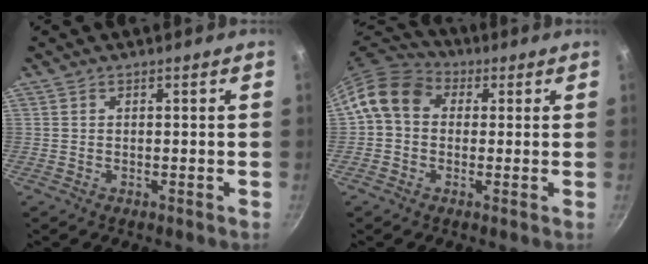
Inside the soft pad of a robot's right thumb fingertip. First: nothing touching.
{"total": 9.7, "force": [1.4, 7.8, 5.5], "torque": [-0.081, 0.023, 0.003]}